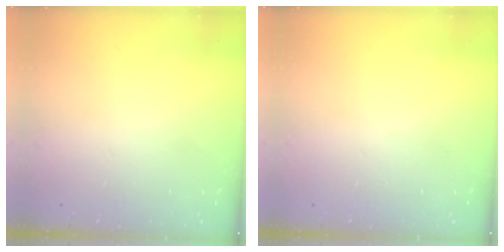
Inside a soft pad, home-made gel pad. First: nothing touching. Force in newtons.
{"total": 0.0}